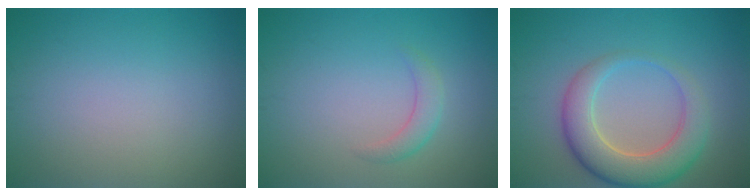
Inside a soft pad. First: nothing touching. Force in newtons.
{"total": 1.7, "press": 1.7, "slide": 0.1}
{"total": 6.1, "press": 6.1, "slide": 0.7}